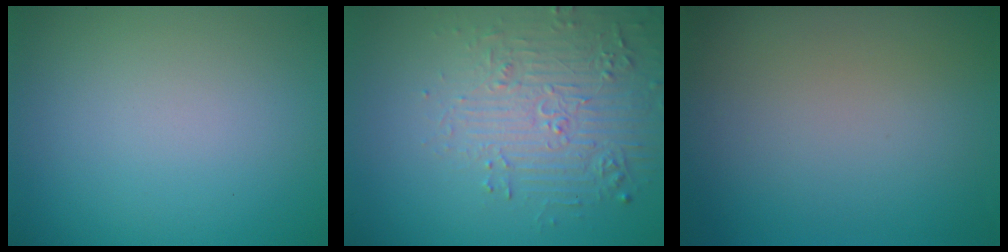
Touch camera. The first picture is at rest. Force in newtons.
{"total": 5.2, "press": 4.0, "slide": 3.3}
{"total": 0.0}